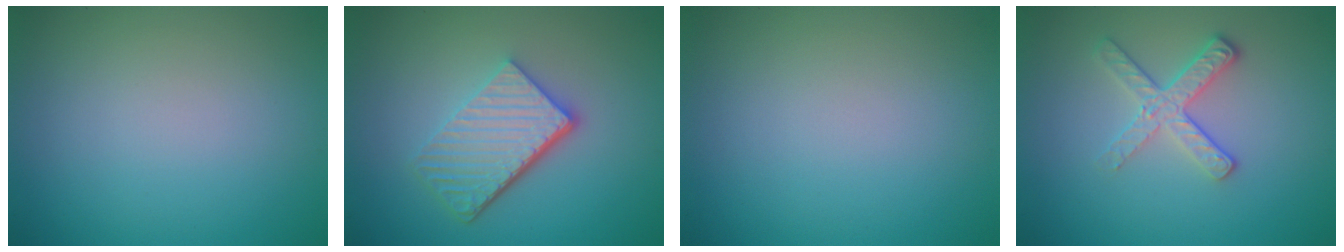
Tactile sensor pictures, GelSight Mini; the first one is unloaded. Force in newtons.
{"total": 5.4, "press": 3.8, "slide": 3.8}
{"total": 0.0}
{"total": 2.8, "press": 2.5, "slide": 1.3}